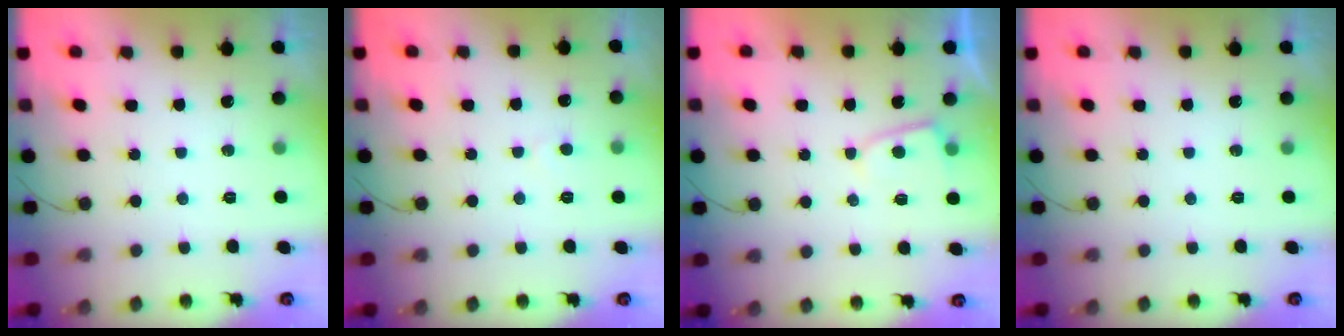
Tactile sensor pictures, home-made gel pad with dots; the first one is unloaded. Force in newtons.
{"total": 2.7, "press": 2.7, "slide": 0.3}
{"total": 3.0, "press": 2.9, "slide": 0.3}
{"total": 0.0}